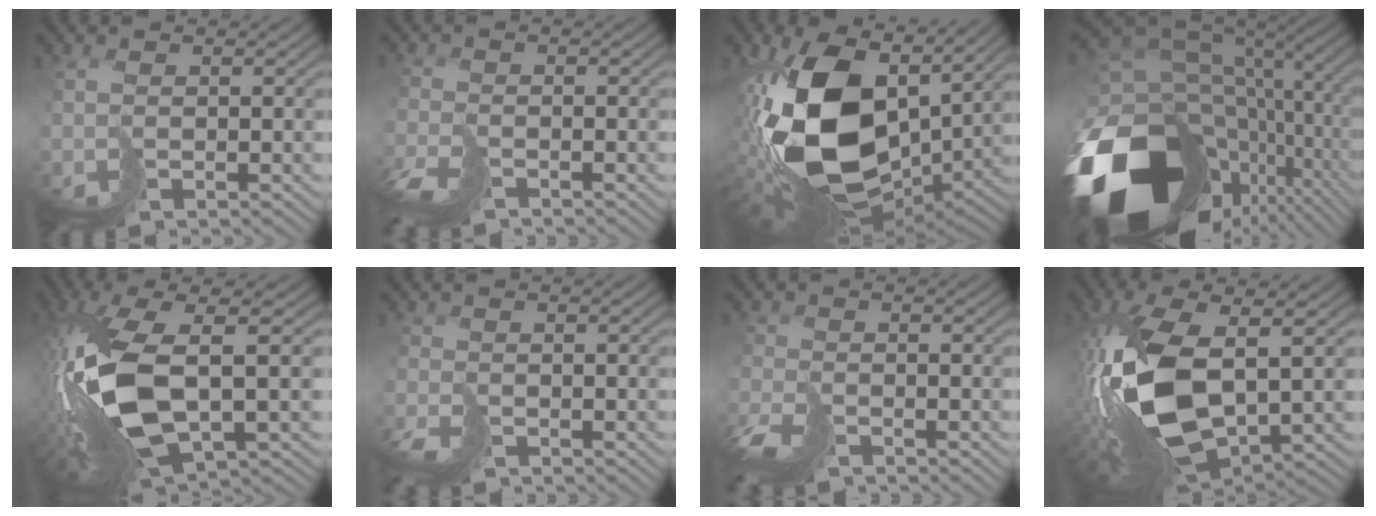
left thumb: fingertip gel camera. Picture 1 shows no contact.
{"total": 4.5, "force": [-3.8, 1.6, 1.6], "torque": [-0.041, -0.015, -0.083]}
{"total": 17.8, "force": [3.3, 11.9, 12.8], "torque": [-0.281, -0.025, 0.064]}
{"total": 20.0, "force": [-6.8, 14.0, 12.6], "torque": [-0.289, -0.047, -0.056]}
{"total": 13.0, "force": [-0.7, 5.2, 11.9], "torque": [-0.282, -0.006, -0.007]}
{"total": 3.6, "force": [-3.1, 1.4, 1.2], "torque": [-0.027, -0.014, -0.067]}
{"total": 5.0, "force": [-4.3, 1.8, 1.8], "torque": [-0.045, -0.015, -0.092]}
{"total": 13.8, "force": [-0.3, 7.0, 11.9], "torque": [-0.283, -0.008, 0.000]}